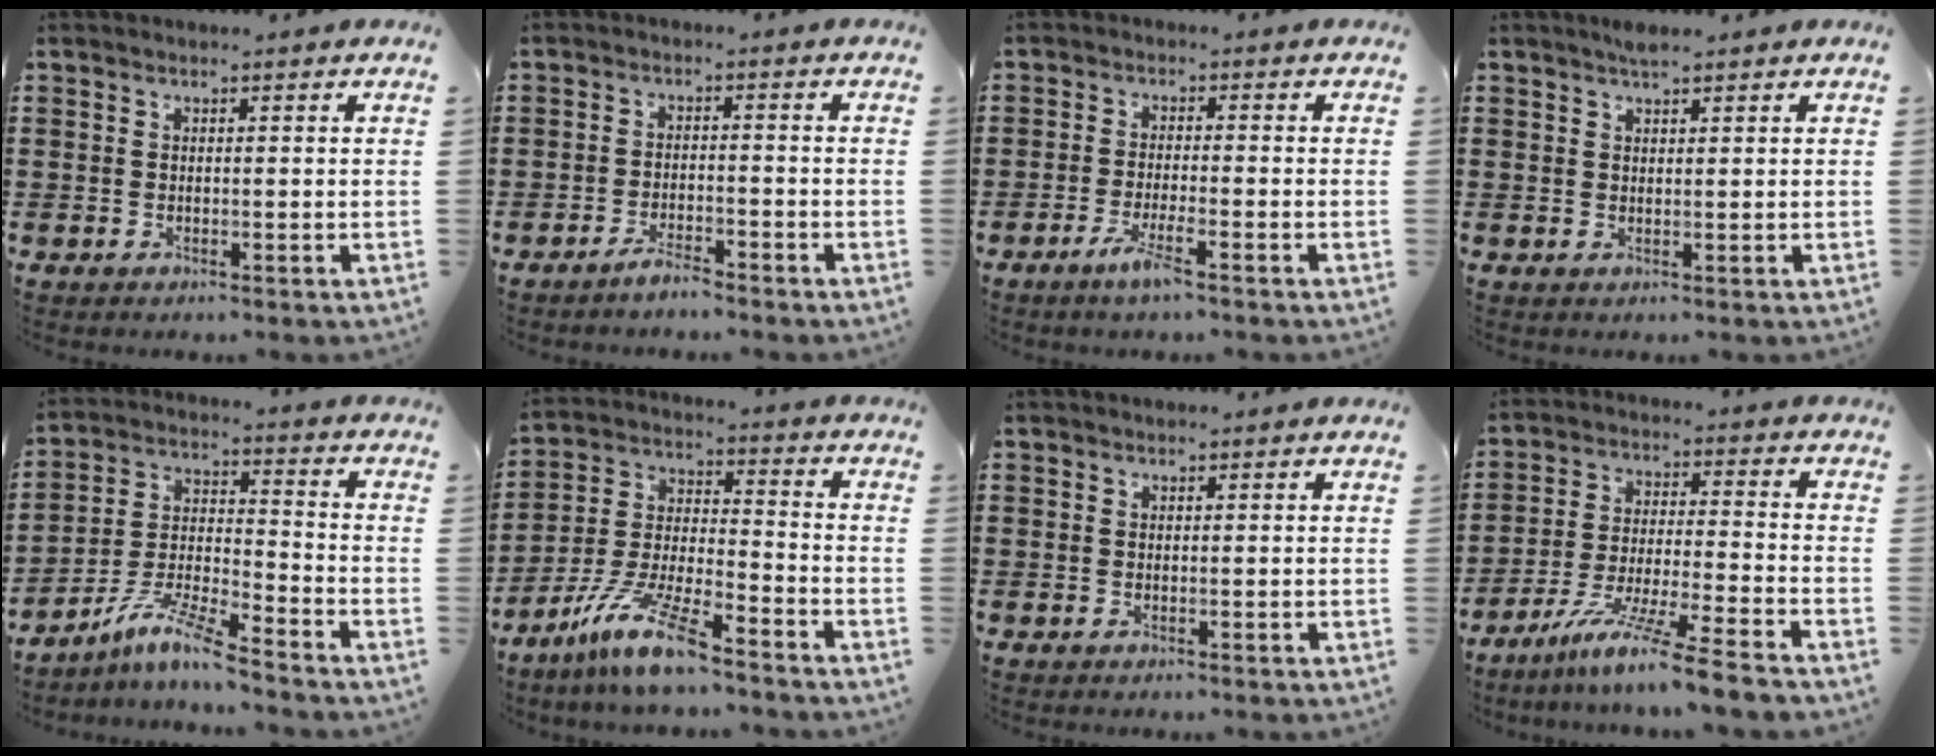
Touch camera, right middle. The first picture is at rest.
{"total": 2.6, "force": [-2.5, 0.3, 0.9], "torque": [-0.017, 0.005, -0.048]}
{"total": 3.6, "force": [-2.3, 0.1, 2.8], "torque": [-0.060, -0.006, -0.044]}
{"total": 1.4, "force": [1.2, 0.3, 0.7], "torque": [-0.016, 0.000, 0.020]}
{"total": 8.8, "force": [-7.1, 0.0, 5.2], "torque": [-0.116, -0.012, -0.142]}
{"total": 10.7, "force": [-8.5, 1.0, 6.5], "torque": [-0.141, 0.002, -0.169]}
{"total": 0.0}
{"total": 9.8, "force": [-8.2, -0.9, 5.3], "torque": [-0.104, -0.010, -0.163]}